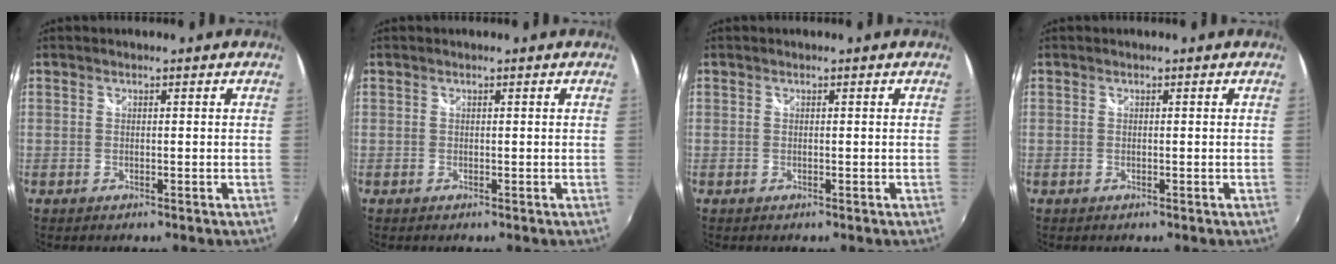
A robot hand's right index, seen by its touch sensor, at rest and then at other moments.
{"total": 0.0}
{"total": 0.0}
{"total": 0.0}